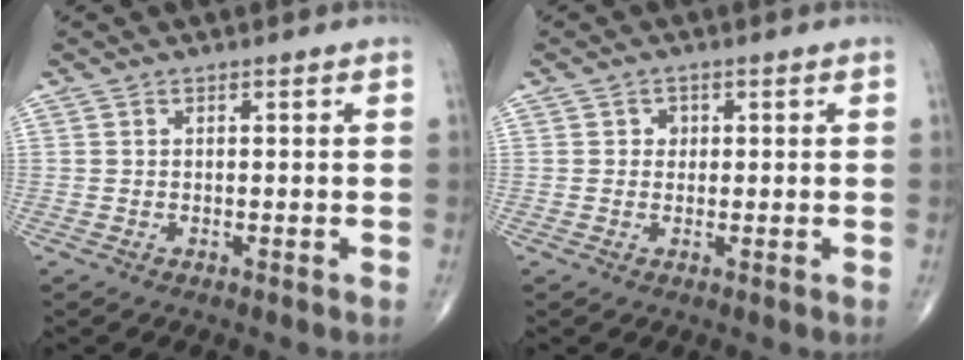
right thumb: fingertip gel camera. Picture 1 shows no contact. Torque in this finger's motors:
{"motor_torque": [-0.52, -0.06, 0.02, 0.02, 0.01]}